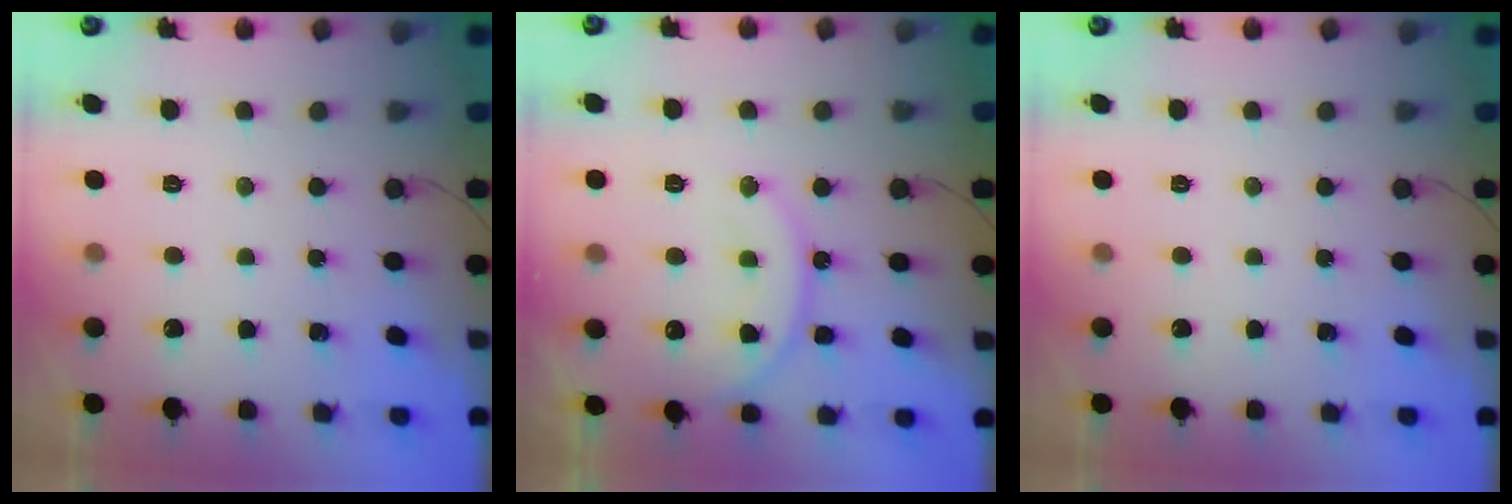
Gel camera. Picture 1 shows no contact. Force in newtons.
{"total": 14.4, "press": 14.3, "slide": 1.4}
{"total": 0.0}